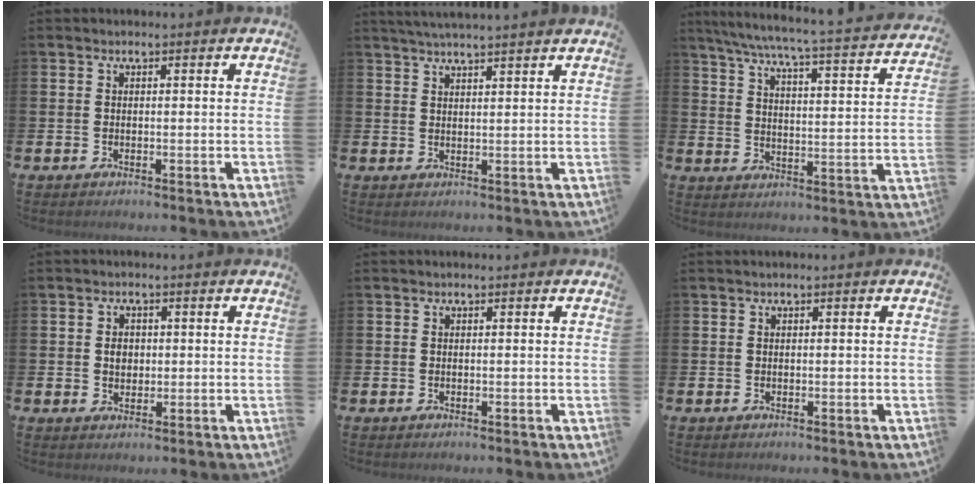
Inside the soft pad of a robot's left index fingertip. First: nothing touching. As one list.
[{"total": 2.9, "force": [2.9, -0.5, 0.4], "torque": [-0.015, -0.008, 0.054]}, {"total": 5.9, "force": [5.2, 0.2, 2.8], "torque": [-0.069, -0.048, 0.081]}, {"total": 2.2, "force": [0.2, 1.8, 1.2], "torque": [-0.003, 0.001, -0.002]}, {"total": 0.0}, {"total": 0.0}]